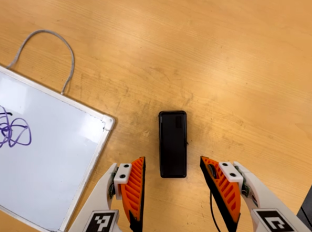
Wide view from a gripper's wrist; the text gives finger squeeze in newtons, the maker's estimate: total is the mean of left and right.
{"total": 0.0}